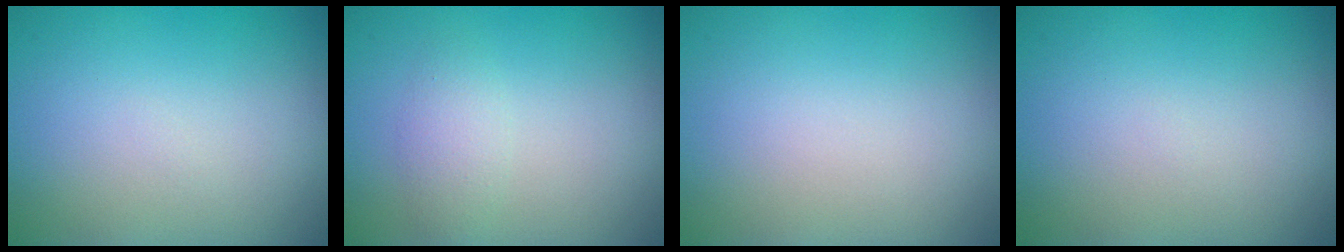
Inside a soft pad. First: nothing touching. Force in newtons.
{"total": 1.6, "press": 1.6, "slide": 0.1}
{"total": 0.0}
{"total": 0.0}